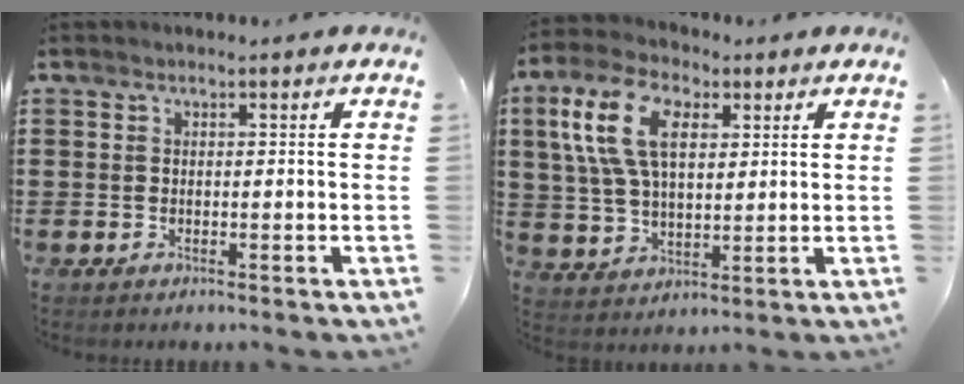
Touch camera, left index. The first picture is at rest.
{"total": 11.7, "force": [4.4, 6.4, 8.8], "torque": [-0.204, 0.015, 0.077]}